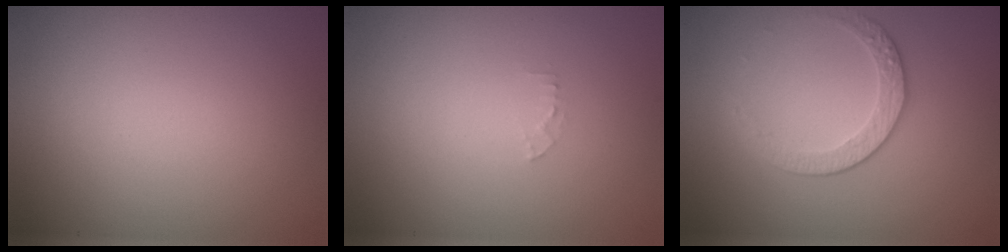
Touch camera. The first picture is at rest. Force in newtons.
{"total": 0.7, "press": 0.7, "slide": 0.1}
{"total": 2.2, "press": 1.7, "slide": 1.4}